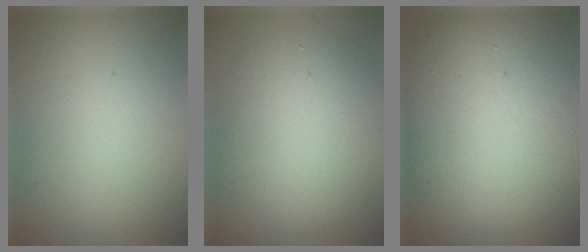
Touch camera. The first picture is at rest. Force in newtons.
{"total": 6.1, "press": 6.1, "slide": 0.1}
{"total": 15.7, "press": 15.7, "slide": 1.3}